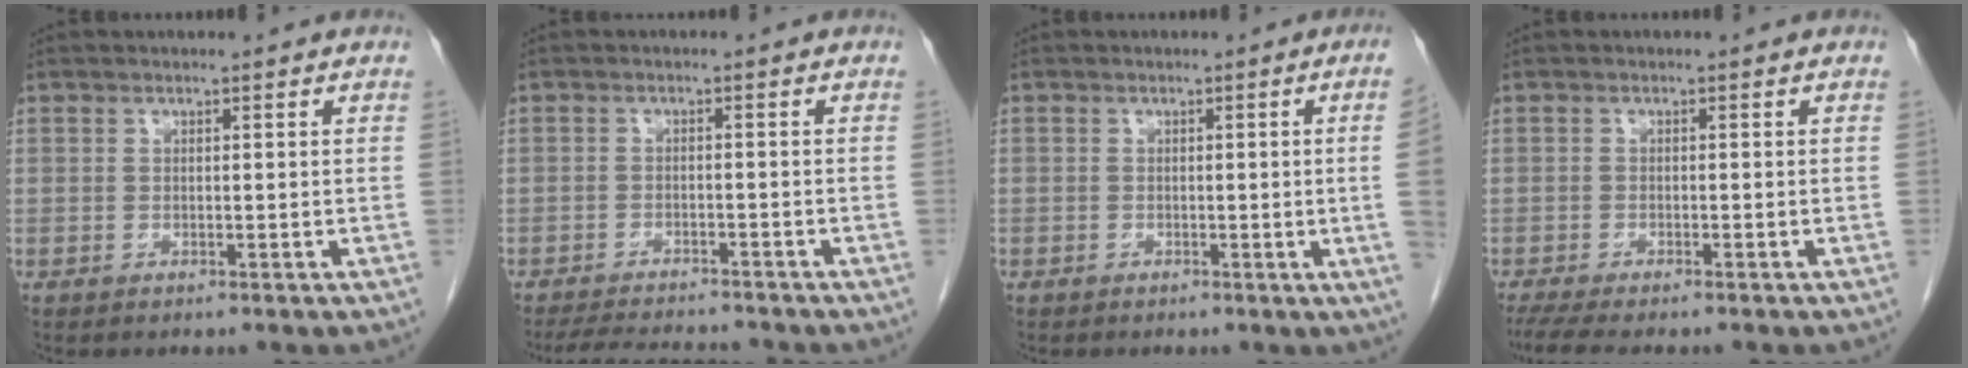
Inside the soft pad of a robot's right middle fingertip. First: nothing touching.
{"total": 8.5, "force": [-8.0, 1.3, 2.7], "torque": [-0.042, -0.005, -0.116]}
{"total": 4.0, "force": [-0.3, -1.5, 3.7], "torque": [-0.036, -0.005, -0.004]}
{"total": 6.3, "force": [-5.2, 0.8, 3.4], "torque": [-0.051, -0.014, -0.081]}